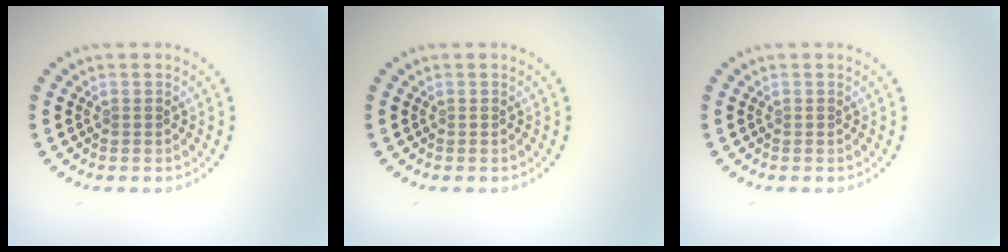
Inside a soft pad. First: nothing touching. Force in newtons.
{"total": 0.0}
{"total": 0.0}